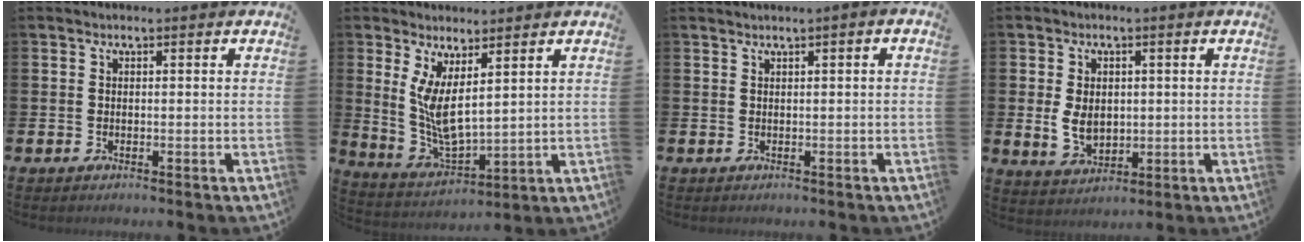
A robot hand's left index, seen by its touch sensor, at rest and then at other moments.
{"total": 6.1, "force": [3.3, 2.3, 4.7], "torque": [-0.104, -0.031, 0.058]}
{"total": 0.6, "force": [0.1, -0.2, 0.6], "torque": [-0.015, 0.001, 0.002]}
{"total": 4.4, "force": [0.3, 3.3, 3.0], "torque": [-0.054, 0.009, 0.003]}